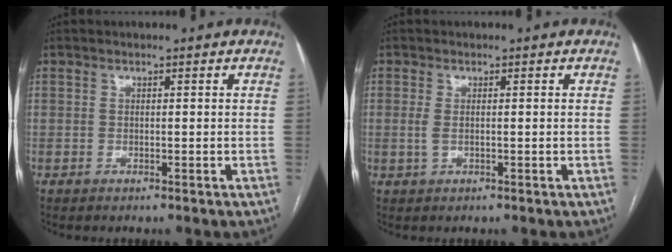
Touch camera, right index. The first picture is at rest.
{"total": 1.5, "force": [-0.1, 0.6, 1.4], "torque": [-0.034, 0.000, 0.002]}